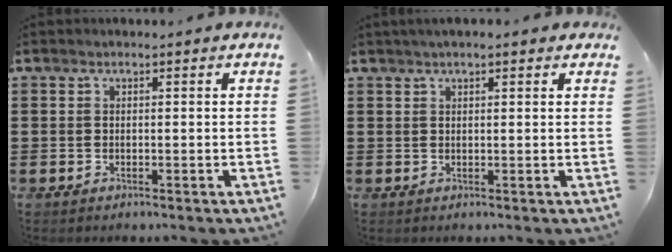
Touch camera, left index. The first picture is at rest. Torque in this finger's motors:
{"motor_torque": [2.14, 0.00, 0.73, 0.10]}